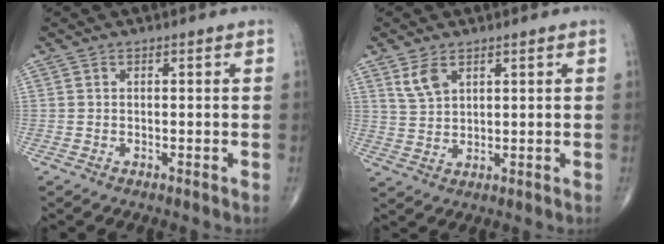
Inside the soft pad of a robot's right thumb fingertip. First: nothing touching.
{"total": 4.3, "force": [2.5, 2.3, 2.6], "torque": [-0.047, -0.010, 0.057]}